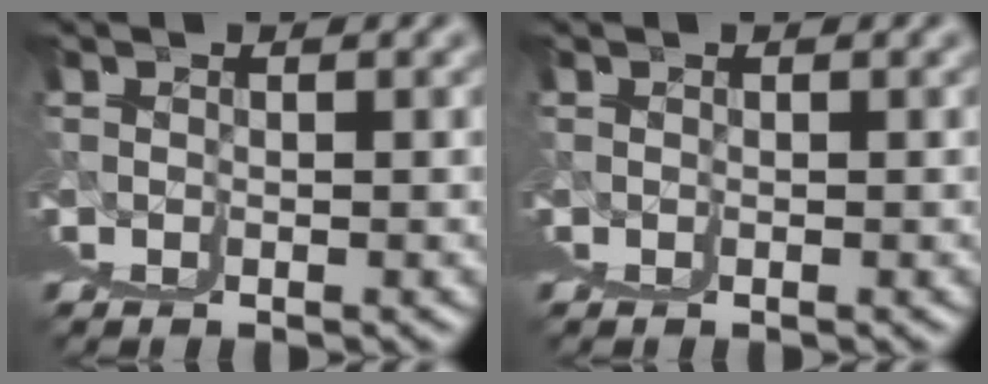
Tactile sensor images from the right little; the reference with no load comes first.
{"total": 0.0}